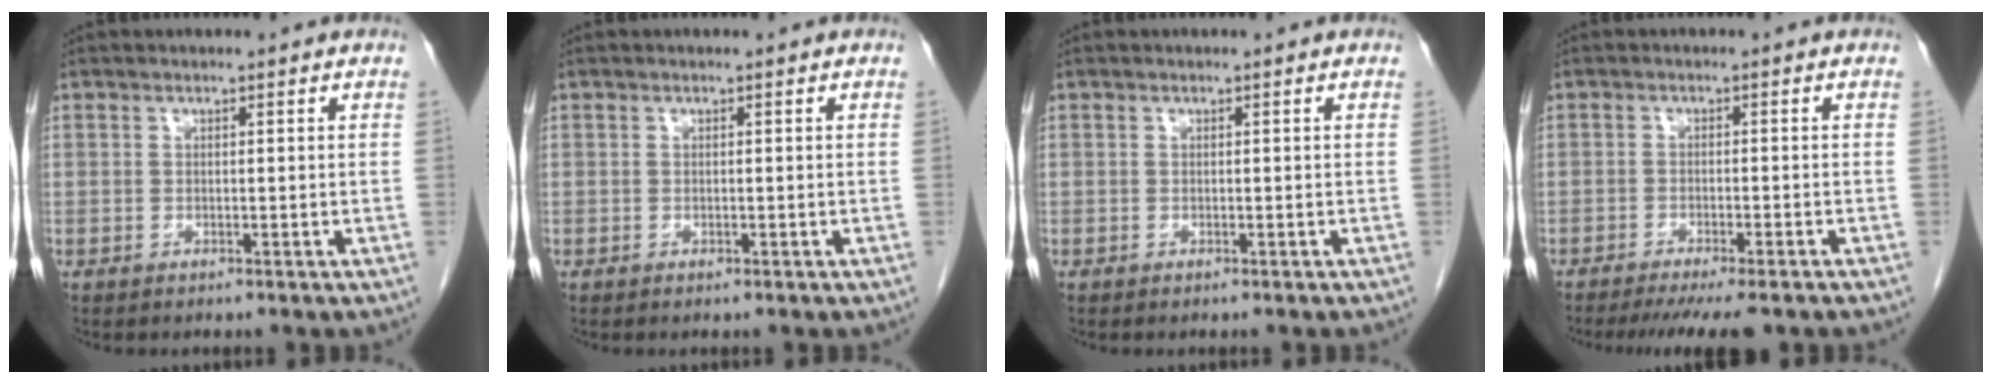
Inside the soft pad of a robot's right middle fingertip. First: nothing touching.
{"total": 0.0}
{"total": 0.0}
{"total": 9.2, "force": [-7.6, 0.8, 5.0], "torque": [-0.064, -0.018, -0.109]}